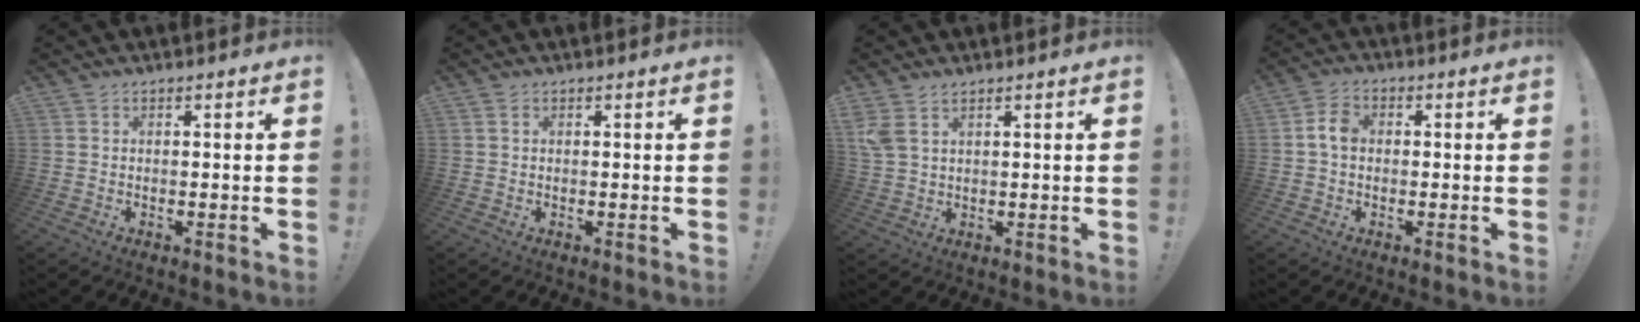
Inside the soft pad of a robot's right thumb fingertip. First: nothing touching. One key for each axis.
{"total": 0.6, "fx": 0.3, "fy": 0.5, "fz": 0.2, "tx": -0.002, "ty": 0.001, "tz": 0.004}
{"total": 4.8, "fx": 3.0, "fy": 2.3, "fz": 3.0, "tx": -0.059, "ty": -0.011, "tz": 0.061}
{"total": 5.2, "fx": -0.2, "fy": 3.6, "fz": 3.8, "tx": -0.071, "ty": 0.012, "tz": -0.003}